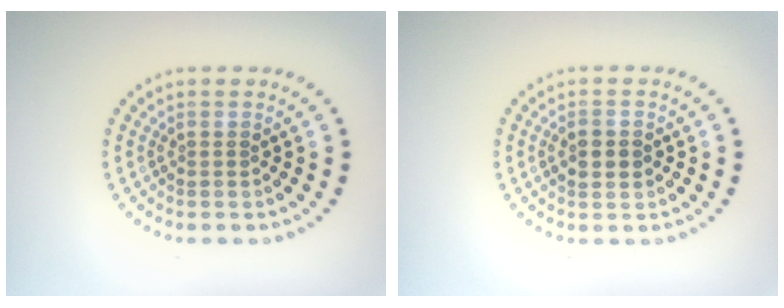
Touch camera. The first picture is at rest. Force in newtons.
{"total": 2.6, "press": 2.5, "slide": 0.1}